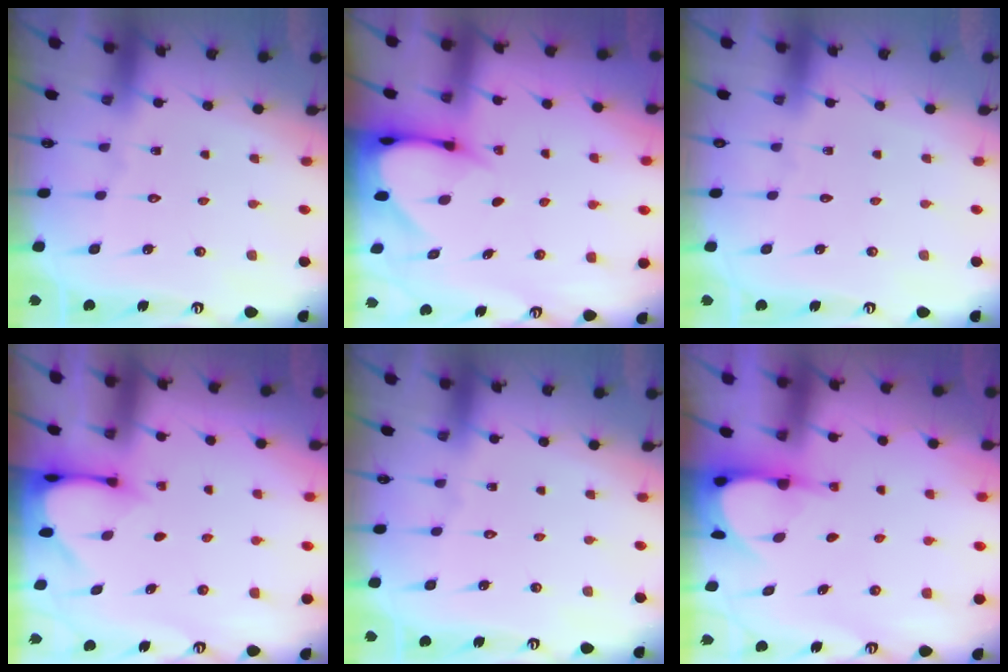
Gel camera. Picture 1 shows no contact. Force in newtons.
{"total": 4.3, "press": 4.2, "slide": 0.3}
{"total": 0.0}
{"total": 3.3, "press": 3.3, "slide": 0.3}
{"total": 0.0}
{"total": 3.9, "press": 3.9, "slide": 0.3}